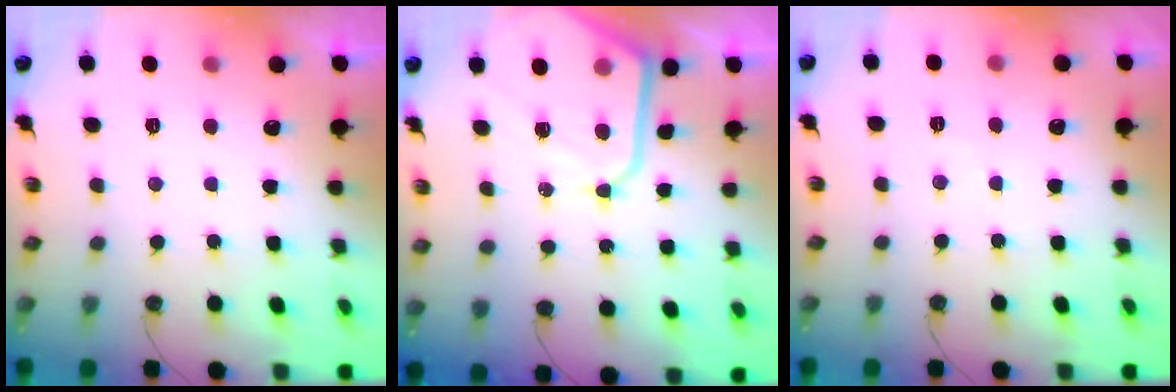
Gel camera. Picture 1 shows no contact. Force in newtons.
{"total": 14.0, "press": 14.0, "slide": 1.2}
{"total": 4.1, "press": 4.0, "slide": 0.6}